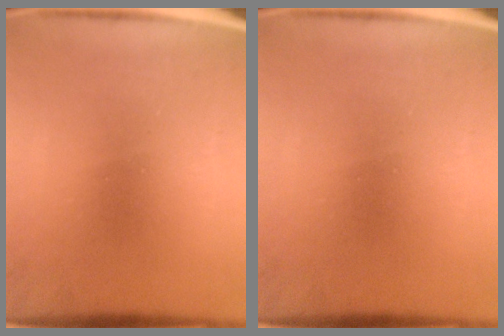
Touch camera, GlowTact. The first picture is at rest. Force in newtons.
{"total": 0.0}